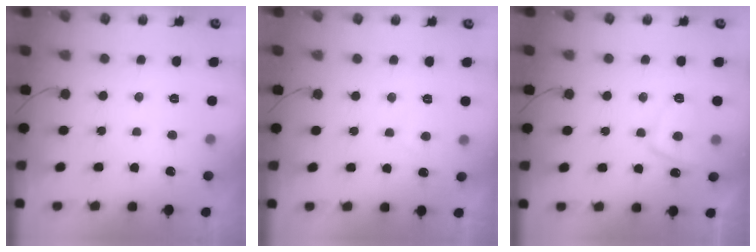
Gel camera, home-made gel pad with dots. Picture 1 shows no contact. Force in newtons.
{"total": 1.2, "press": 1.1, "slide": 0.5}
{"total": 7.8, "press": 7.7, "slide": 1.1}